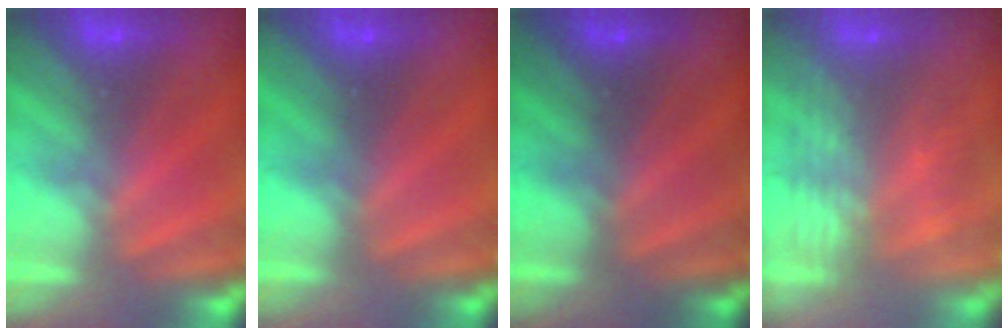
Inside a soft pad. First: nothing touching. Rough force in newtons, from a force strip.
{"total": 2.1}
{"total": 2.5}
{"total": 6.8}